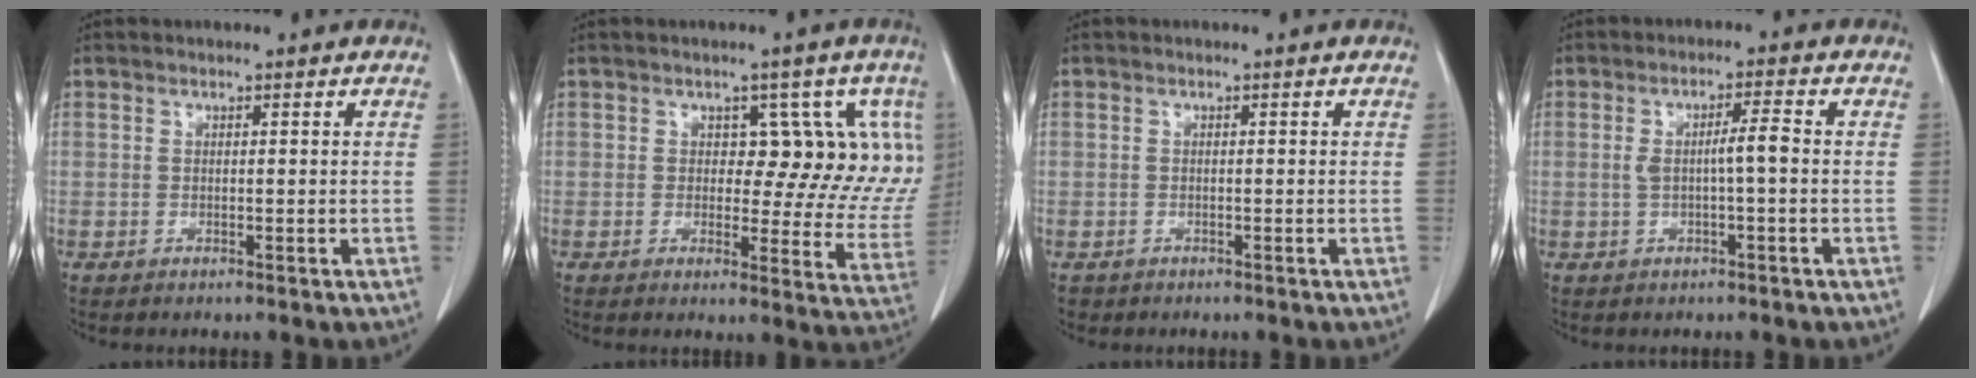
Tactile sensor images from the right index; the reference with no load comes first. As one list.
[{"total": 10.3, "force": [3.1, 6.0, 7.8], "torque": [-0.057, 0.011, 0.037]}, {"total": 0.9, "force": [-0.3, 0.8, -0.1], "torque": [0.001, 0.007, -0.007]}, {"total": 3.9, "force": [-0.1, 0.3, 3.9], "torque": [-0.072, 0.007, 0.000]}]